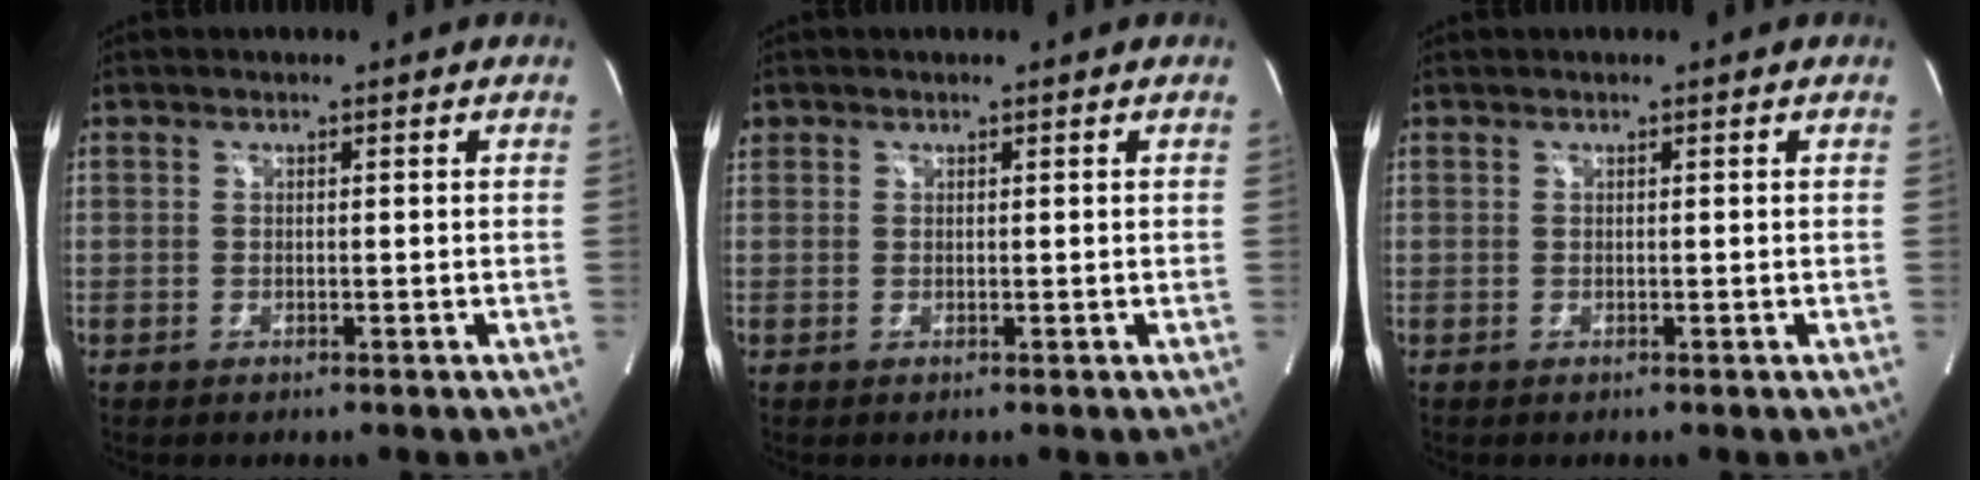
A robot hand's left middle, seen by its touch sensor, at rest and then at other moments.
{"total": 1.1, "force": [0.6, 0.9, 0.1], "torque": [0.003, 0.011, 0.012]}
{"total": 0.0}